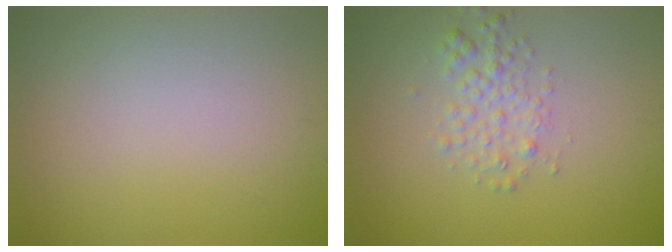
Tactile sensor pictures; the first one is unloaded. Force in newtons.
{"total": 2.2, "press": 2.2, "slide": 0.1}